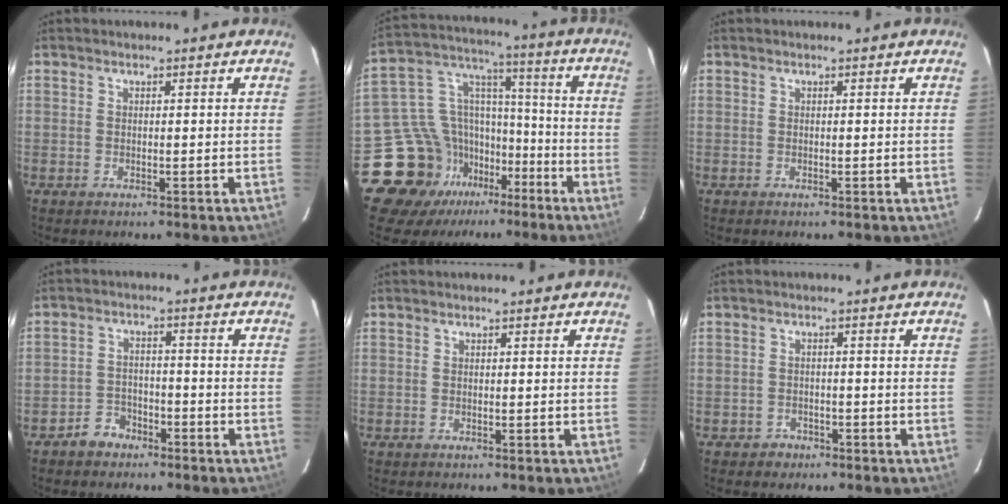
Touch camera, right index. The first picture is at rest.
{"total": 16.5, "force": [-10.9, 11.6, 4.3], "torque": [-0.105, 0.056, -0.181]}
{"total": 0.0}
{"total": 4.8, "force": [-3.6, 3.0, 0.9], "torque": [-0.031, 0.014, -0.059]}
{"total": 0.0}
{"total": 3.0, "force": [-1.9, 2.3, 0.1], "torque": [-0.011, 0.008, -0.026]}